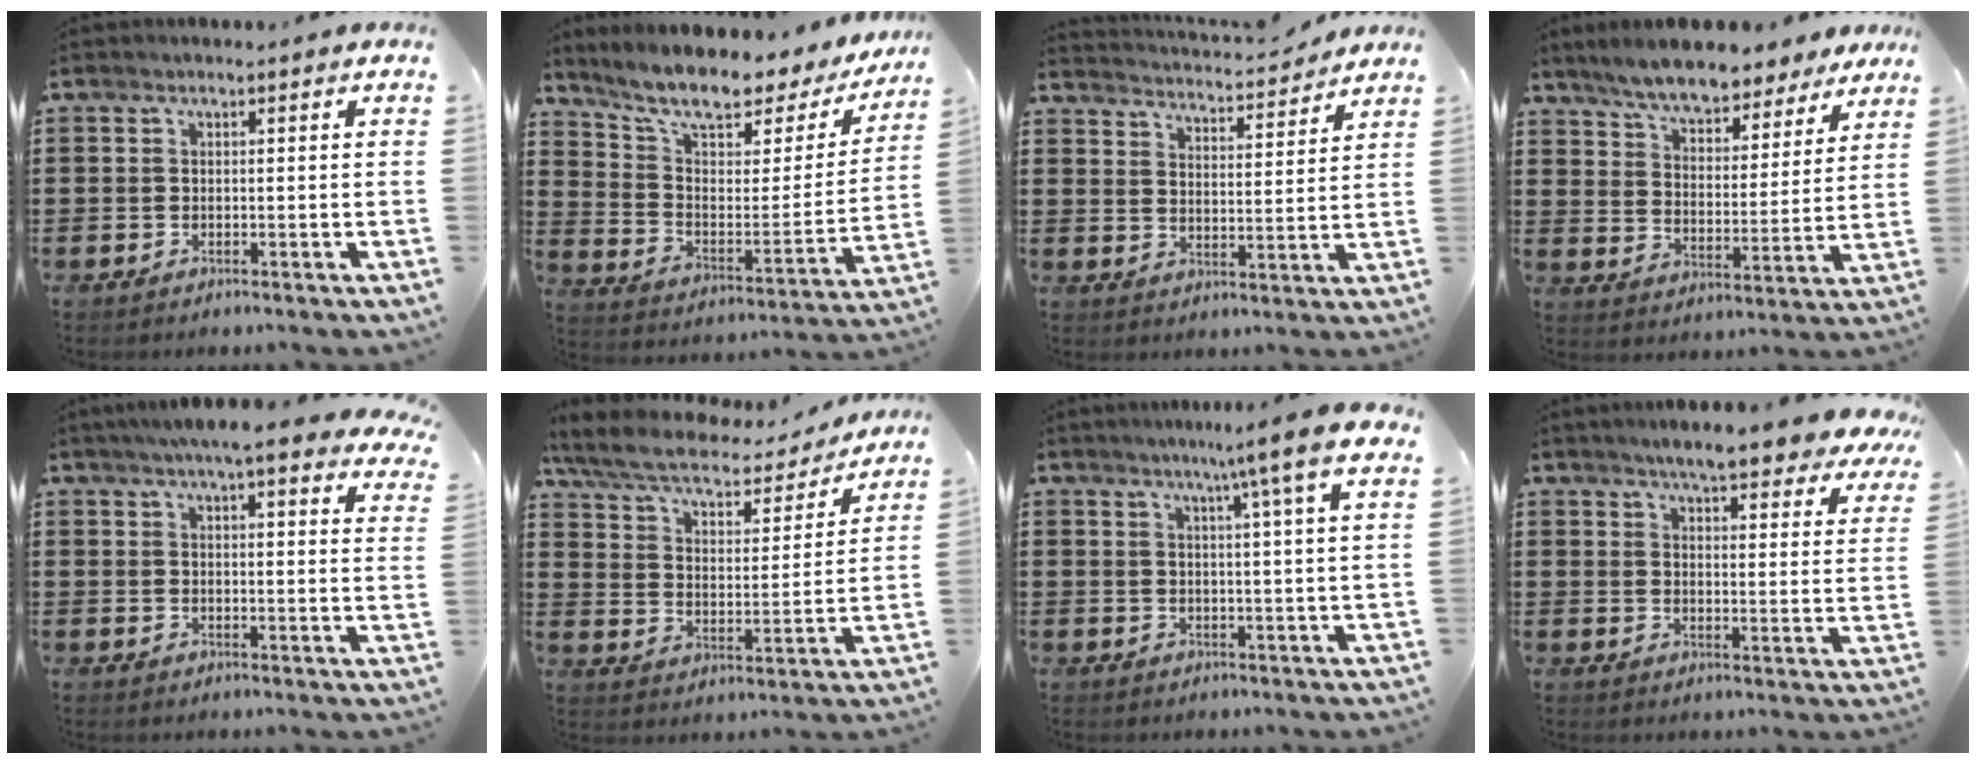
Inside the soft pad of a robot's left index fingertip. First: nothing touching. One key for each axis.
{"total": 9.4, "fx": 7.8, "fy": 2.2, "fz": 4.8, "tx": -0.113, "ty": -0.052, "tz": 0.129}
{"total": 3.4, "fx": 3.4, "fy": -0.2, "fz": 0.4, "tx": -0.028, "ty": -0.029, "tz": 0.052}
{"total": 7.2, "fx": 6.7, "fy": 0.9, "fz": 2.4, "tx": -0.077, "ty": -0.030, "tz": 0.118}
{"total": 6.4, "fx": 5.5, "fy": 0.5, "fz": 3.2, "tx": -0.071, "ty": -0.014, "tz": 0.096}
{"total": 7.3, "fx": 6.1, "fy": 1.8, "fz": 3.7, "tx": -0.098, "ty": -0.034, "tz": 0.102}
{"total": 7.1, "fx": 4.5, "fy": -1.3, "fz": 5.3, "tx": -0.100, "ty": -0.017, "tz": 0.069}
{"total": 6.4, "fx": 5.8, "fy": 0.0, "fz": 2.7, "tx": -0.067, "ty": -0.029, "tz": 0.098}